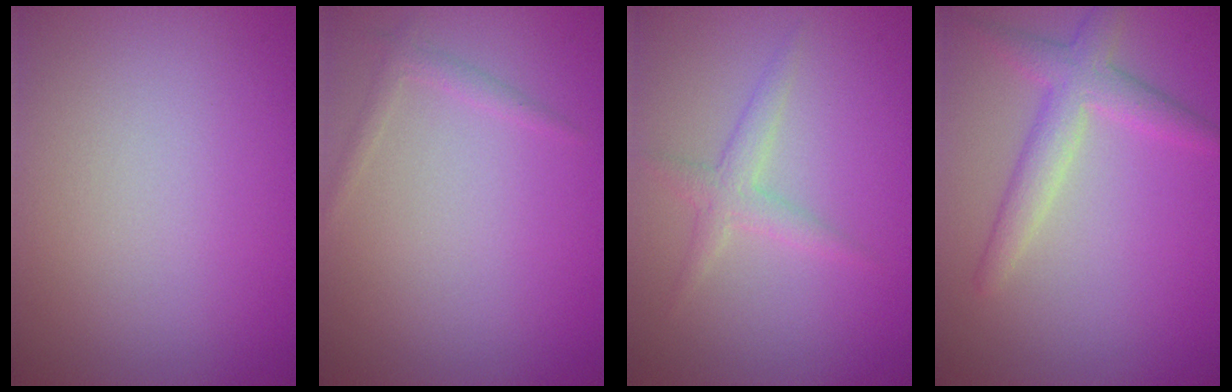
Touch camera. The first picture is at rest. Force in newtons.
{"total": 1.0, "press": 1.0, "slide": 0.1}
{"total": 2.0, "press": 2.0, "slide": 0.1}
{"total": 3.3, "press": 3.3, "slide": 0.0}